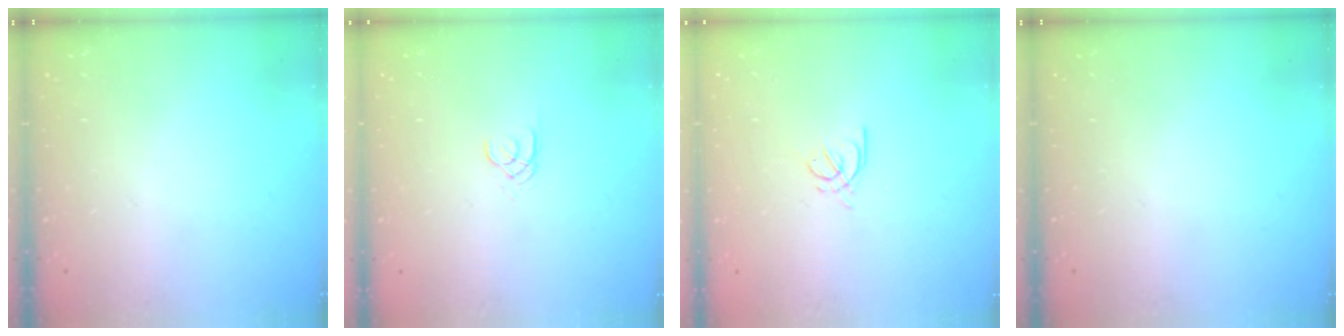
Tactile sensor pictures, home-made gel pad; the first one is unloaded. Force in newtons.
{"total": 1.8, "press": 1.7, "slide": 0.2}
{"total": 3.7, "press": 3.6, "slide": 0.7}
{"total": 0.0}